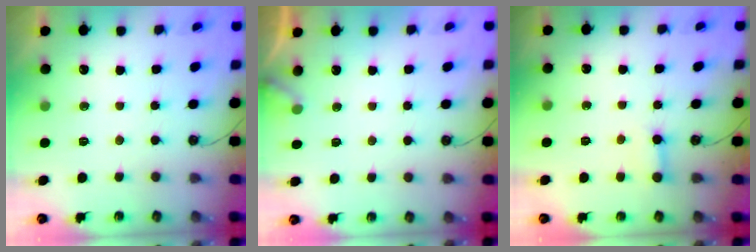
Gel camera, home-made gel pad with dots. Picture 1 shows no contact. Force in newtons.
{"total": 3.4, "press": 3.4, "slide": 0.1}
{"total": 3.0, "press": 2.9, "slide": 0.5}